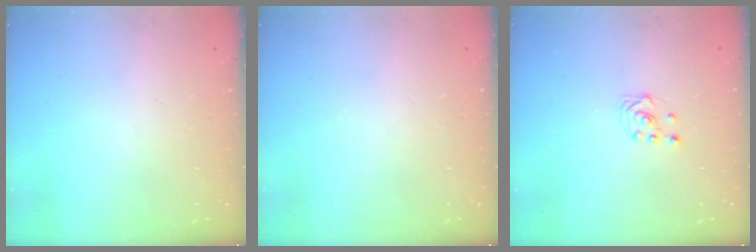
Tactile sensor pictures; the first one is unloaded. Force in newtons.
{"total": 0.0}
{"total": 2.9, "press": 2.6, "slide": 1.4}